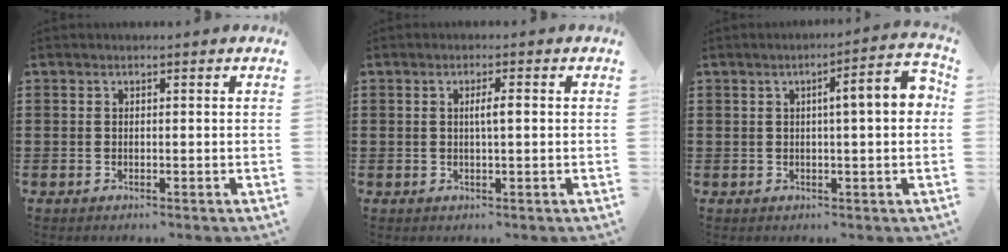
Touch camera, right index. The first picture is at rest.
{"total": 2.3, "force": [0.2, 0.3, 2.3], "torque": [-0.043, 0.000, 0.001]}
{"total": 6.8, "force": [1.0, 0.9, 6.7], "torque": [-0.100, -0.004, 0.006]}